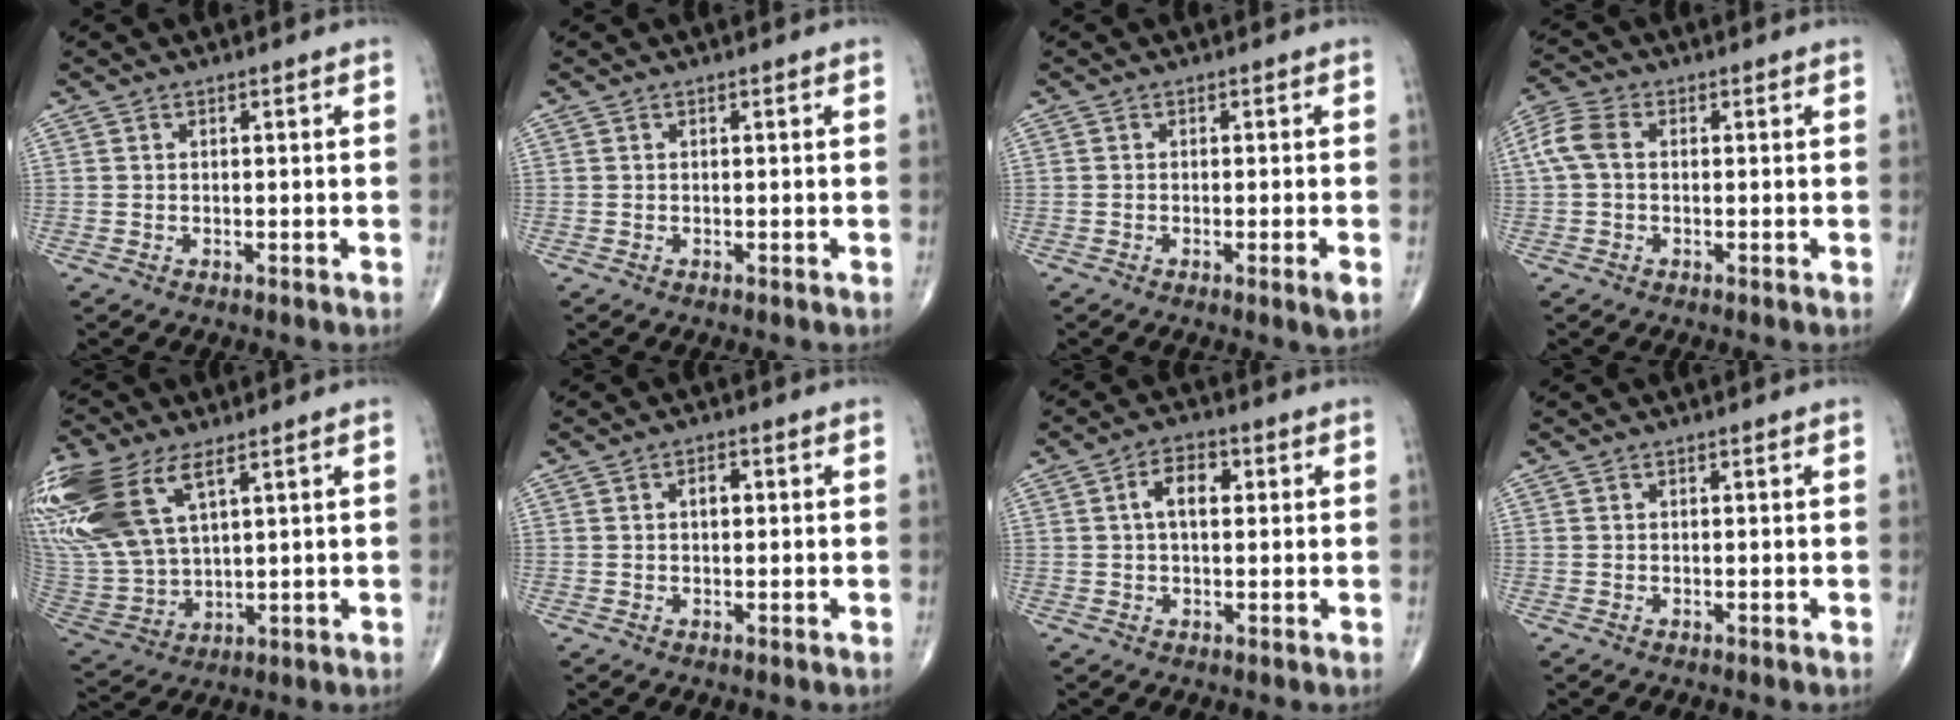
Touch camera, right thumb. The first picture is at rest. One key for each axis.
{"total": 0.0}
{"total": 2.0, "fx": -0.8, "fy": -0.1, "fz": 1.9, "tx": -0.032, "ty": -0.008, "tz": -0.015}
{"total": 5.7, "fx": 0.5, "fy": 3.8, "fz": 4.2, "tx": -0.105, "ty": 0.019, "tz": 0.004}
{"total": 22.0, "fx": 10.2, "fy": 11.0, "fz": 16.1, "tx": -0.393, "ty": -0.009, "tz": 0.210}
{"total": 2.2, "fx": 0.4, "fy": 1.3, "fz": 1.8, "tx": -0.027, "ty": 0.005, "tz": 0.005}
{"total": 5.7, "fx": 1.2, "fy": 3.1, "fz": 4.6, "tx": -0.076, "ty": 0.014, "tz": 0.015}
{"total": 0.0}